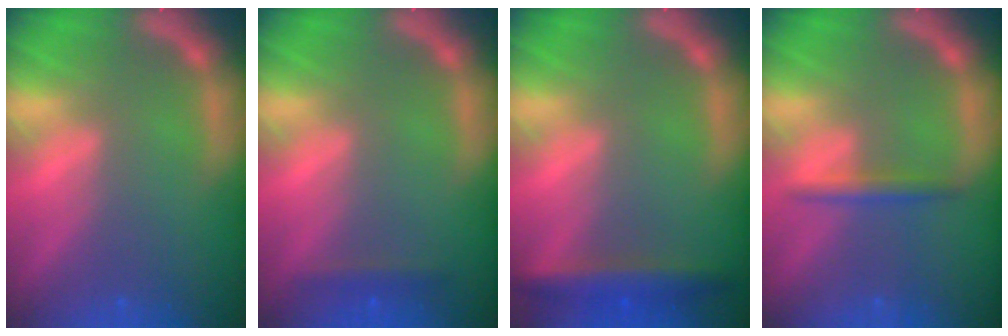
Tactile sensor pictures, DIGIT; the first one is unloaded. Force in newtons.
{"total": 1.4}
{"total": 4.0}
{"total": 1.9}